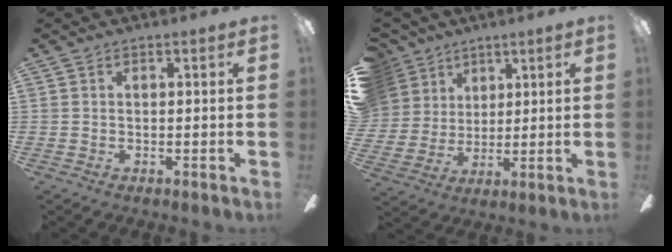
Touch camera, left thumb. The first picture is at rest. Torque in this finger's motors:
{"motor_torque": [2.73, 2.28, 0.41, 0.03, 0.47]}